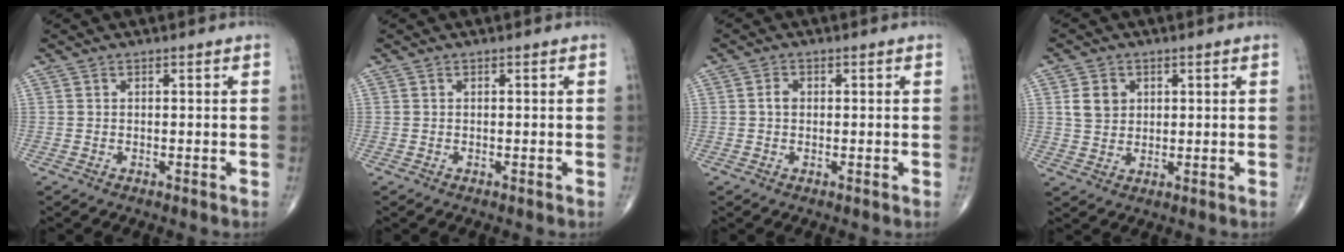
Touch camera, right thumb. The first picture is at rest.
{"total": 0.0}
{"total": 1.7, "force": [0.1, 1.3, 1.1], "torque": [-0.015, 0.005, -0.001]}
{"total": 4.8, "force": [1.4, 3.9, 2.4], "torque": [-0.025, -0.005, 0.028]}